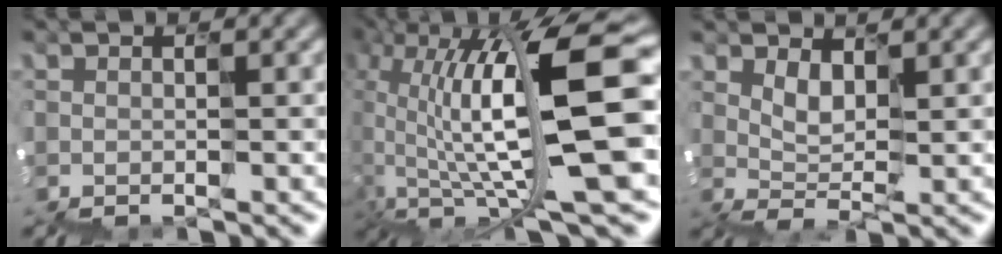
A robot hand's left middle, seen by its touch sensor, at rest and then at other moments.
{"total": 11.8, "force": [3.6, 3.7, 10.6], "torque": [-0.219, 0.004, 0.080]}
{"total": 1.0, "force": [1.0, 0.2, -0.1], "torque": [-0.019, 0.000, 0.021]}